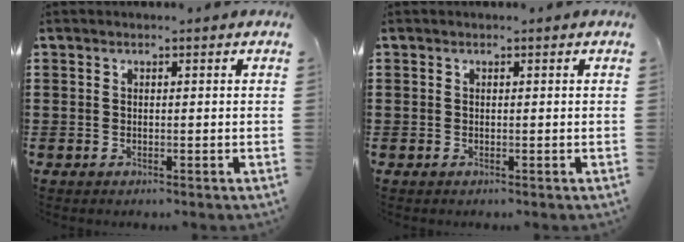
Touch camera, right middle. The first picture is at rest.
{"total": 0.0}